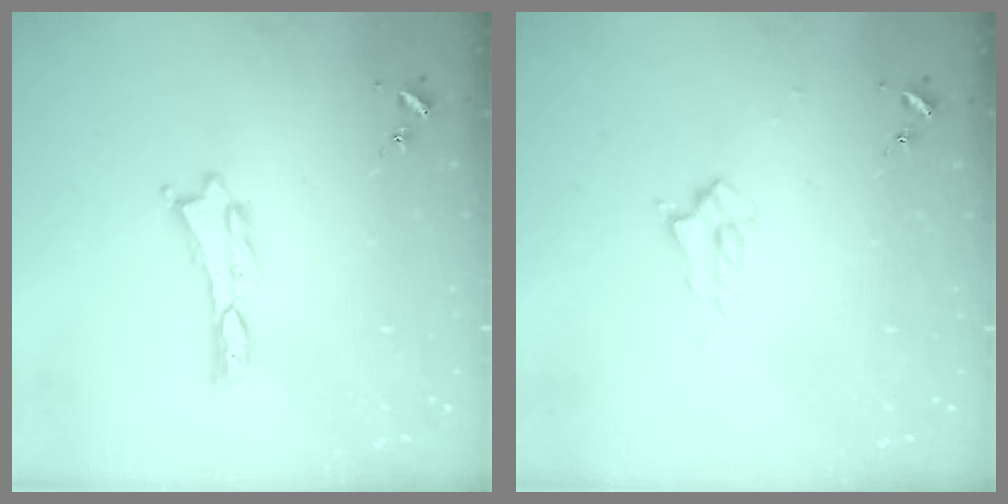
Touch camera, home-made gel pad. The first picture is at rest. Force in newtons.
{"total": 1.7, "press": 1.6, "slide": 0.2}